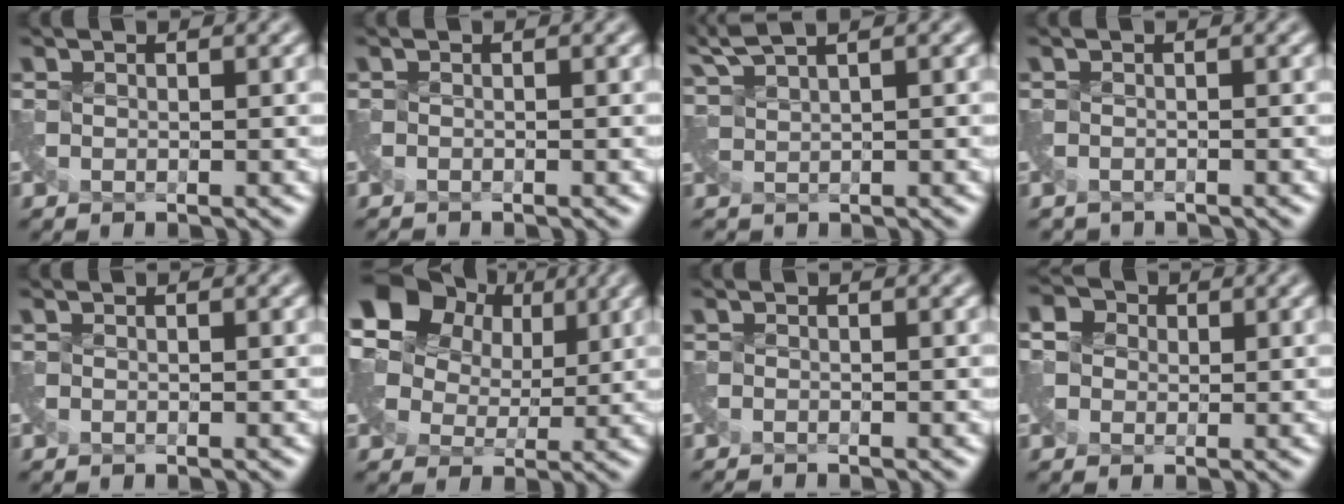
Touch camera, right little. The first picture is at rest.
{"total": 0.8, "force": [-0.7, -0.3, -0.2], "torque": [0.001, -0.013, -0.019]}
{"total": 3.4, "force": [3.3, -0.2, 0.8], "torque": [-0.030, 0.016, 0.071]}
{"total": 1.0, "force": [-0.9, 0.4, -0.2], "torque": [0.003, -0.012, -0.023]}
{"total": 0.0}
{"total": 11.7, "force": [5.6, 7.9, 6.5], "torque": [-0.127, 0.040, 0.084]}
{"total": 1.1, "force": [-1.0, -0.4, -0.2], "torque": [-0.001, -0.016, -0.025]}
{"total": 2.5, "force": [0.2, 2.3, 0.7], "torque": [-0.007, 0.019, -0.002]}